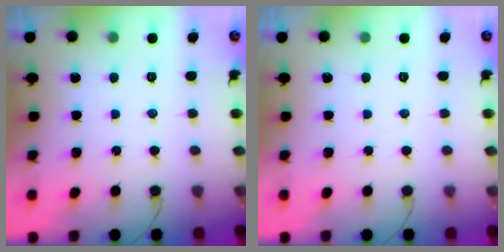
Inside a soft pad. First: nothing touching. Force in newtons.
{"total": 0.0}